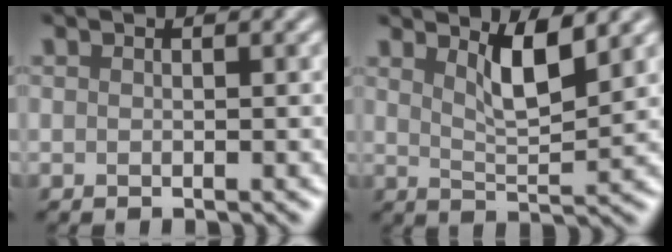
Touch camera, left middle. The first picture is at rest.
{"total": 3.8, "force": [2.0, 1.0, 3.1], "torque": [-0.057, -0.007, 0.035]}